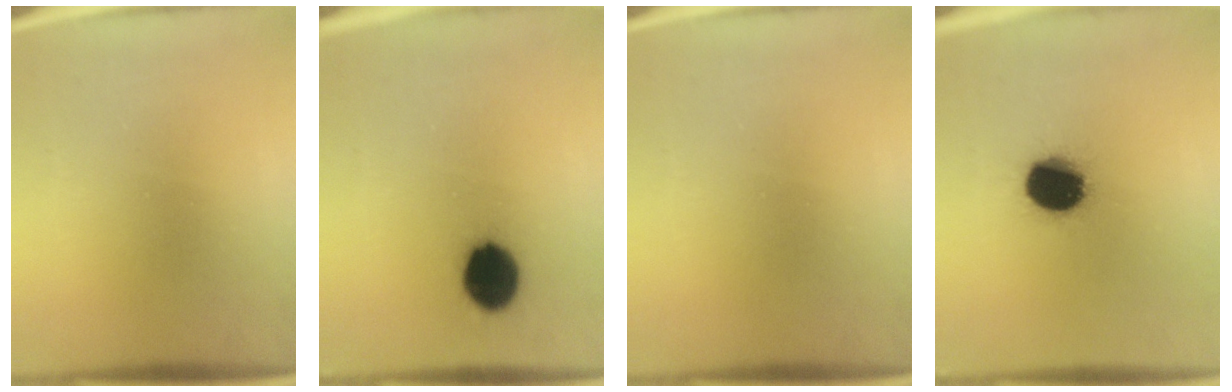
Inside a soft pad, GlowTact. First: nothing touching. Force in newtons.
{"total": 10.8}
{"total": 0.0}
{"total": 14.2}